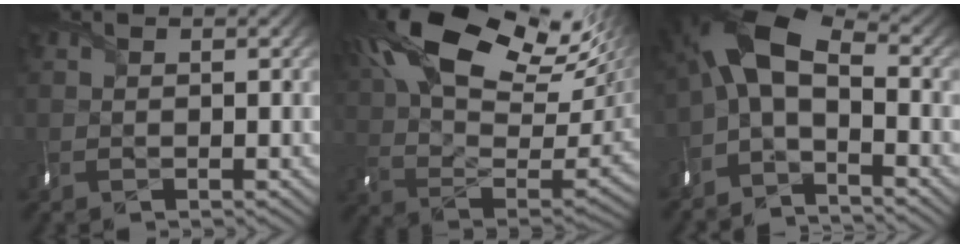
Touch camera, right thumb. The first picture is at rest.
{"total": 20.7, "force": [10.4, 9.4, 15.2], "torque": [-0.314, 0.051, 0.167]}
{"total": 9.7, "force": [-2.2, 4.5, 8.3], "torque": [-0.174, 0.022, -0.069]}